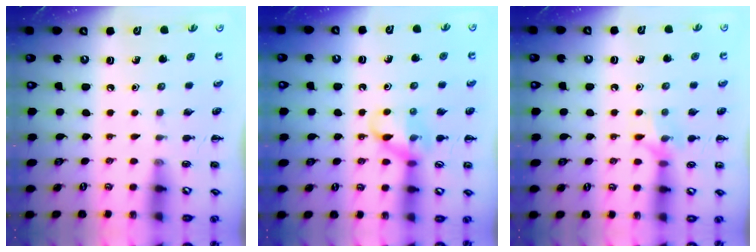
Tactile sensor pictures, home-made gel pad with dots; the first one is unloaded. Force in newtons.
{"total": 11.4, "press": 11.3, "slide": 1.6}
{"total": 7.2, "press": 7.1, "slide": 1.2}